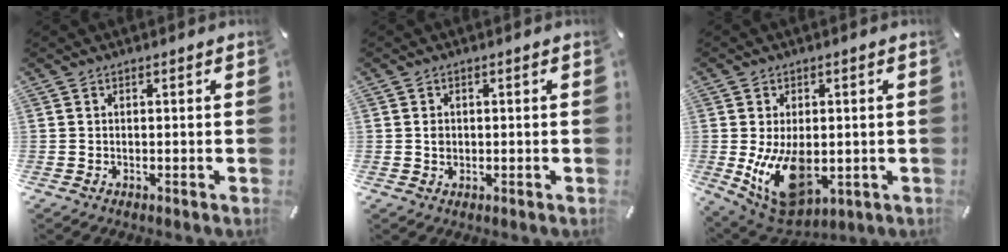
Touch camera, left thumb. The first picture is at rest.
{"total": 1.7, "force": [0.0, 1.4, 1.0], "torque": [-0.013, 0.001, -0.003]}
{"total": 13.7, "force": [-1.8, 8.5, 10.5], "torque": [-0.196, -0.013, -0.024]}